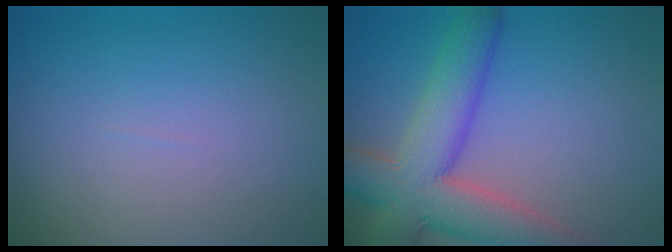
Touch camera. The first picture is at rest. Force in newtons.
{"total": 9.2, "press": 9.2, "slide": 0.5}